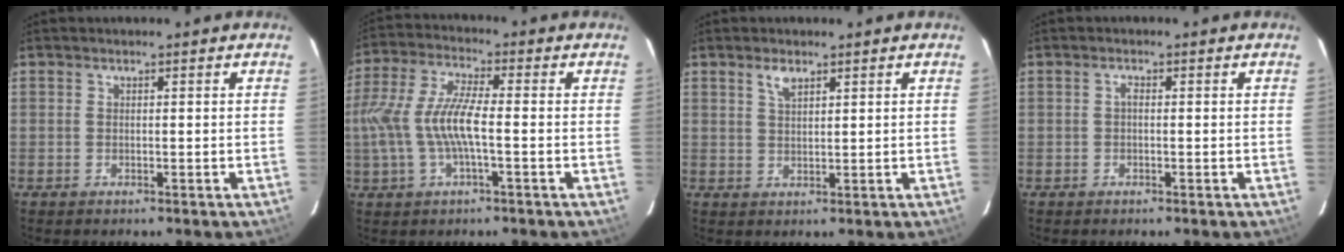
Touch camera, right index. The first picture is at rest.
{"total": 10.4, "force": [-1.6, 2.3, 10.0], "torque": [-0.213, 0.001, -0.028]}
{"total": 2.6, "force": [1.7, 1.0, 1.7], "torque": [-0.030, 0.005, 0.033]}
{"total": 0.8, "force": [-0.1, 0.4, 0.7], "torque": [-0.013, 0.006, -0.004]}